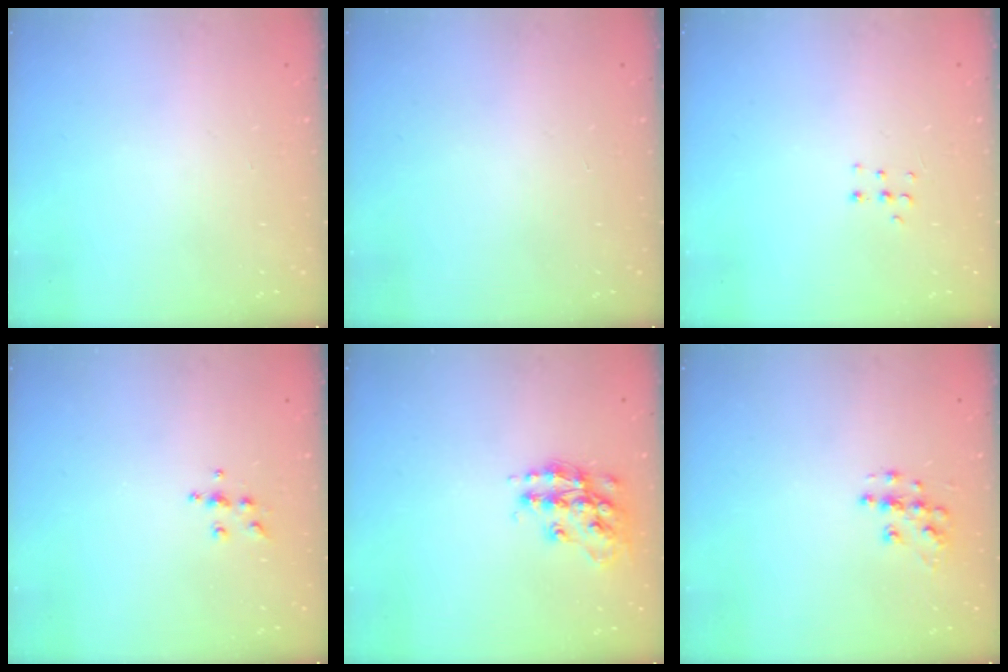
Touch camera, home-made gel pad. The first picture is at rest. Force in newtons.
{"total": 0.0}
{"total": 4.3, "press": 4.3, "slide": 0.6}
{"total": 5.0, "press": 5.0, "slide": 0.5}
{"total": 14.4, "press": 14.3, "slide": 1.0}
{"total": 8.3, "press": 8.3, "slide": 0.3}